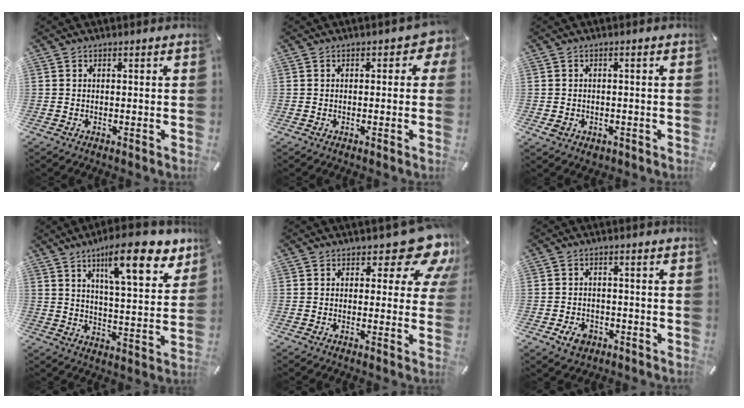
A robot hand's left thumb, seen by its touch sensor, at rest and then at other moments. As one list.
[{"total": 3.2, "force": [0.4, 2.0, 2.5], "torque": [-0.024, 0.000, 0.001]}, {"total": 2.0, "force": [-0.9, 1.7, 0.7], "torque": [-0.011, 0.004, -0.017]}, {"total": 17.3, "force": [10.2, 5.7, 12.7], "torque": [-0.183, -0.050, 0.158]}, {"total": 12.2, "force": [6.5, 5.4, 8.8], "torque": [-0.098, -0.044, 0.107]}, {"total": 4.4, "force": [-2.3, 3.3, 1.8], "torque": [-0.041, 0.008, -0.044]}]